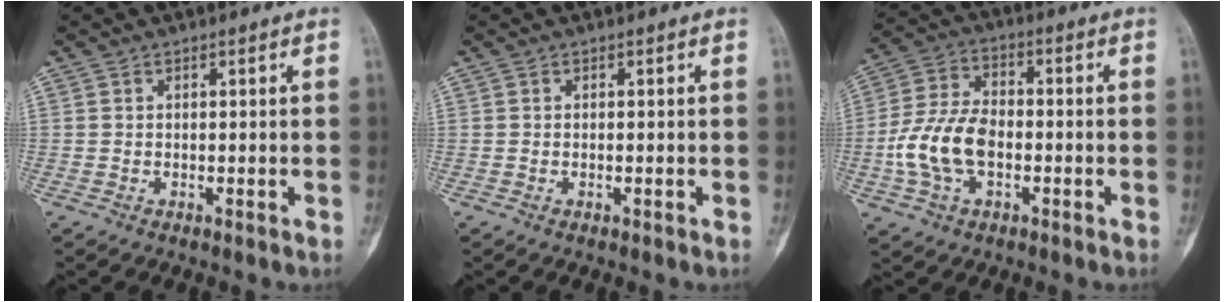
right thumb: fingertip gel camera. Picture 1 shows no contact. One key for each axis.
{"total": 0.0}
{"total": 12.0, "fx": -2.5, "fy": 7.4, "fz": 9.1, "tx": -0.184, "ty": 0.025, "tz": -0.051}